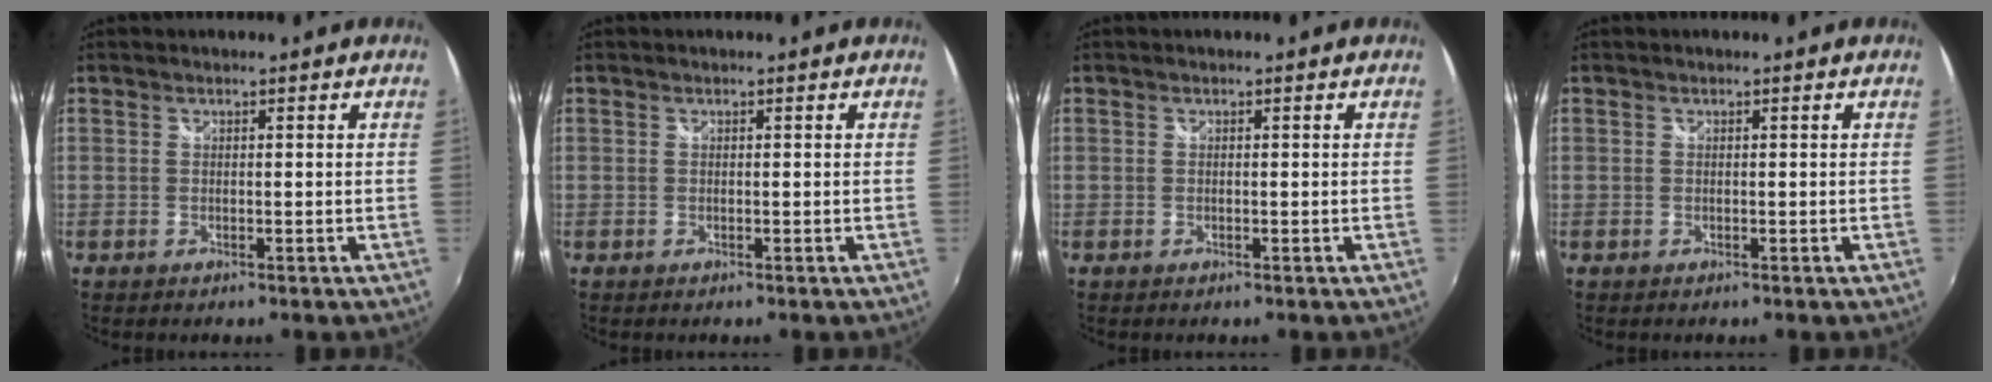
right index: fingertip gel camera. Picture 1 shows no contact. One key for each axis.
{"total": 0.0}
{"total": 0.0}
{"total": 0.0}